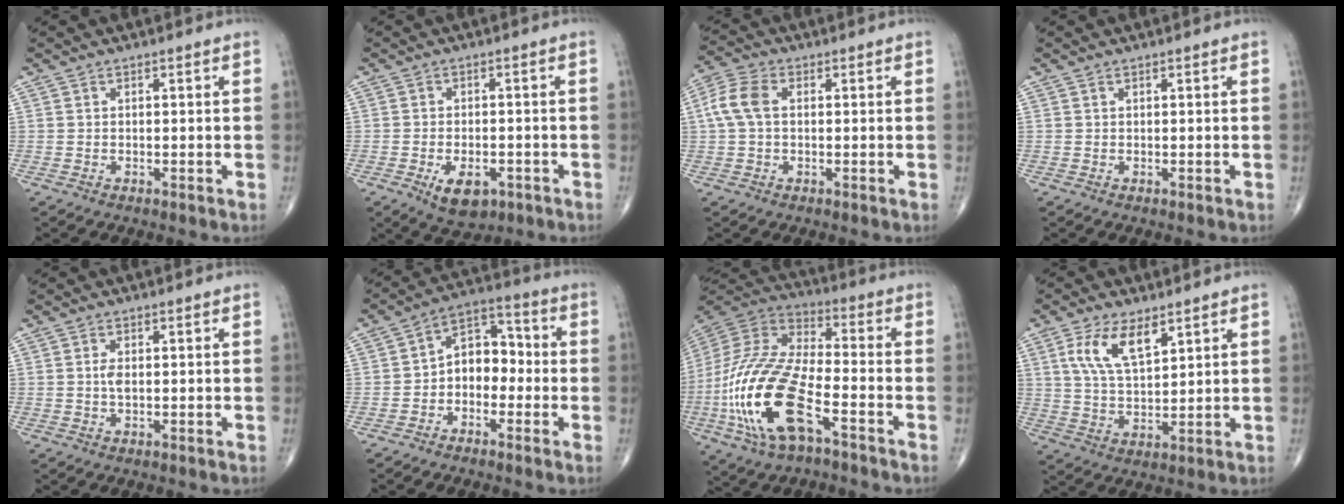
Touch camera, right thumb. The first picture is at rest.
{"total": 6.6, "force": [-2.9, 3.7, 4.6], "torque": [-0.067, 0.006, -0.036]}
{"total": 6.4, "force": [0.8, 4.1, 4.9], "torque": [-0.119, 0.022, 0.011]}
{"total": 0.0}
{"total": 1.7, "force": [0.1, 0.8, 1.5], "torque": [-0.031, 0.000, 0.002]}
{"total": 8.7, "force": [-1.6, 6.2, 5.9], "torque": [-0.062, 0.042, -0.045]}
{"total": 23.6, "force": [-8.6, 9.7, 19.7], "torque": [-0.456, 0.019, -0.157]}
{"total": 9.2, "force": [4.6, 4.0, 6.9], "torque": [-0.122, -0.019, 0.095]}